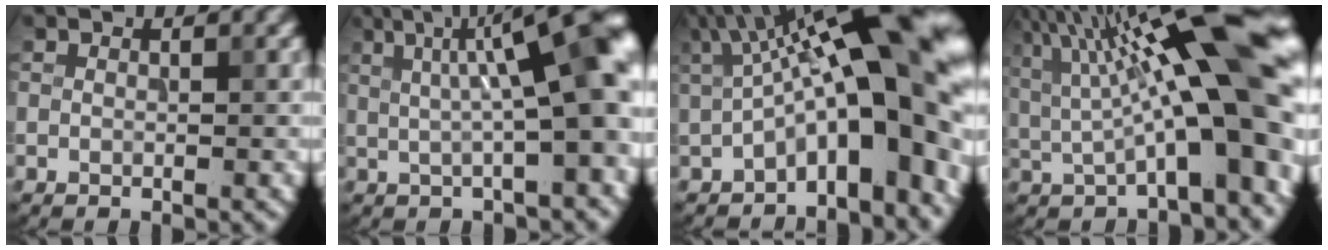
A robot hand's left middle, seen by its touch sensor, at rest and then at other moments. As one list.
[{"total": 11.2, "force": [2.2, 2.7, 10.7], "torque": [-0.127, 0.025, 0.031]}, {"total": 17.0, "force": [2.0, 5.7, 15.9], "torque": [-0.211, 0.030, 0.030]}, {"total": 17.0, "force": [3.2, 4.3, 16.2], "torque": [-0.234, 0.033, 0.049]}]